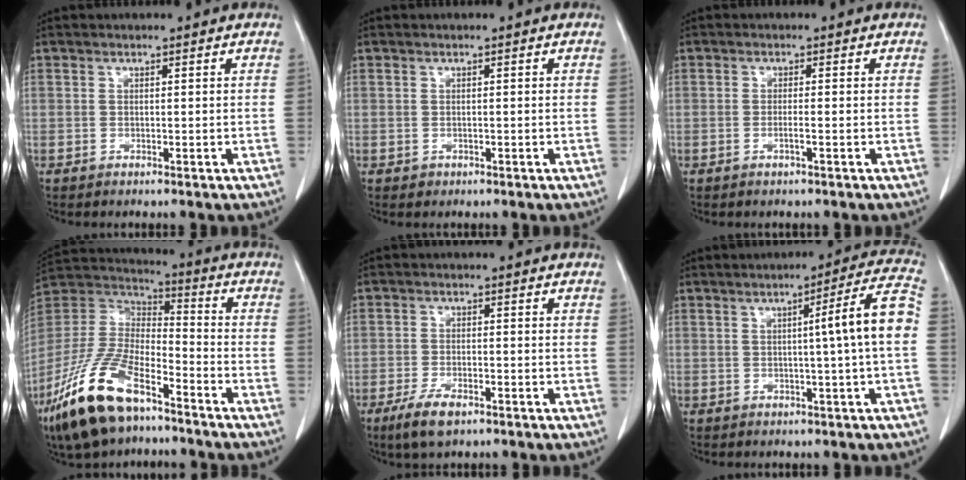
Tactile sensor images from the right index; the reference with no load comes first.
{"total": 1.4, "force": [-0.4, 1.2, 0.5], "torque": [-0.008, 0.004, 0.002]}
{"total": 1.5, "force": [-0.6, 0.1, 1.4], "torque": [-0.027, 0.000, -0.011]}
{"total": 19.9, "force": [-12.5, 7.4, 13.6], "torque": [-0.316, -0.022, -0.240]}
{"total": 5.6, "force": [-3.5, 2.0, 3.8], "torque": [-0.083, -0.008, -0.059]}
{"total": 9.2, "force": [0.0, -1.0, 9.1], "torque": [-0.125, 0.014, -0.001]}